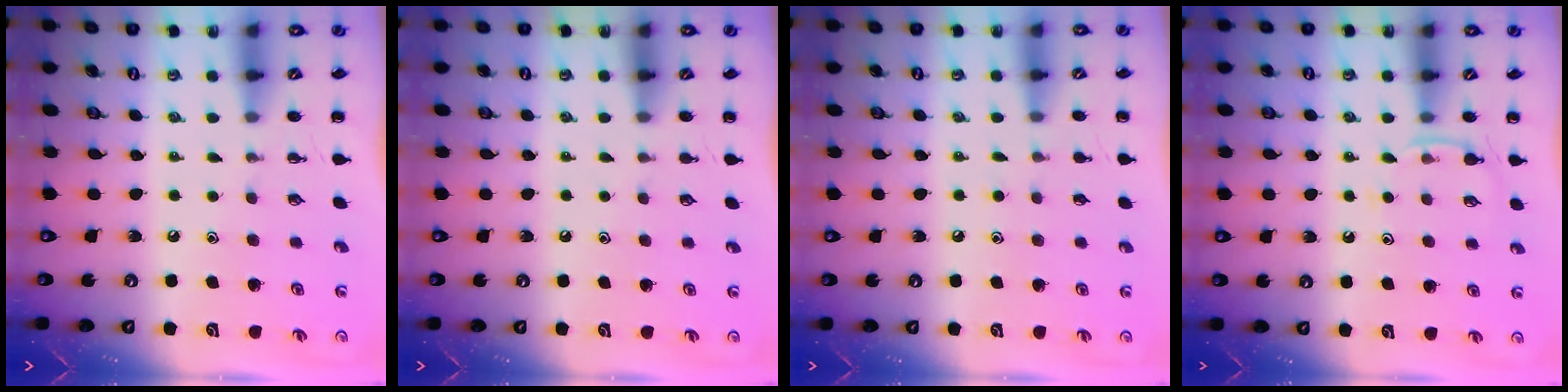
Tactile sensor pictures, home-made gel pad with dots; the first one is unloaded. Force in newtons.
{"total": 0.9, "press": 0.9, "slide": 0.2}
{"total": 4.6, "press": 4.3, "slide": 1.6}
{"total": 6.5, "press": 6.3, "slide": 1.6}